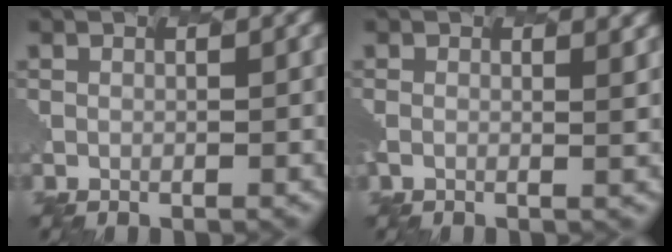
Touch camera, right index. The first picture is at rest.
{"total": 0.8, "force": [0.5, -0.1, 0.7], "torque": [-0.002, 0.007, -0.007]}